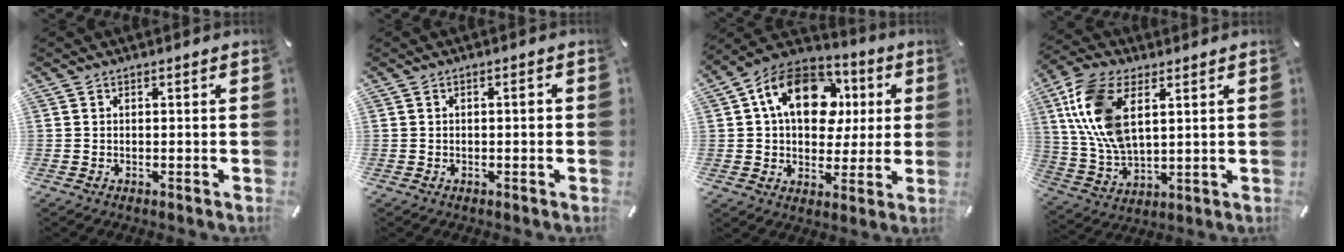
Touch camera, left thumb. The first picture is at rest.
{"total": 1.5, "force": [-0.1, 0.6, 1.3], "torque": [-0.024, 0.004, -0.004]}
{"total": 18.2, "force": [5.3, 12.9, 11.6], "torque": [-0.209, -0.002, 0.096]}
{"total": 13.3, "force": [5.0, 7.4, 9.9], "torque": [-0.242, -0.010, 0.088]}